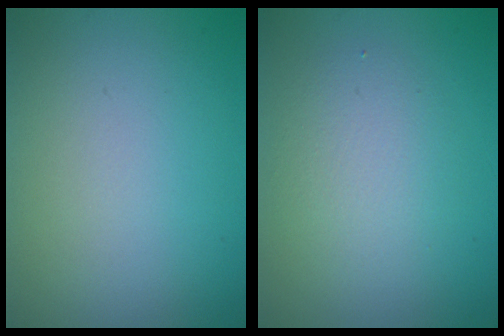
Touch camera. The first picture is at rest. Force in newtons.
{"total": 2.9, "press": 2.9, "slide": 0.0}